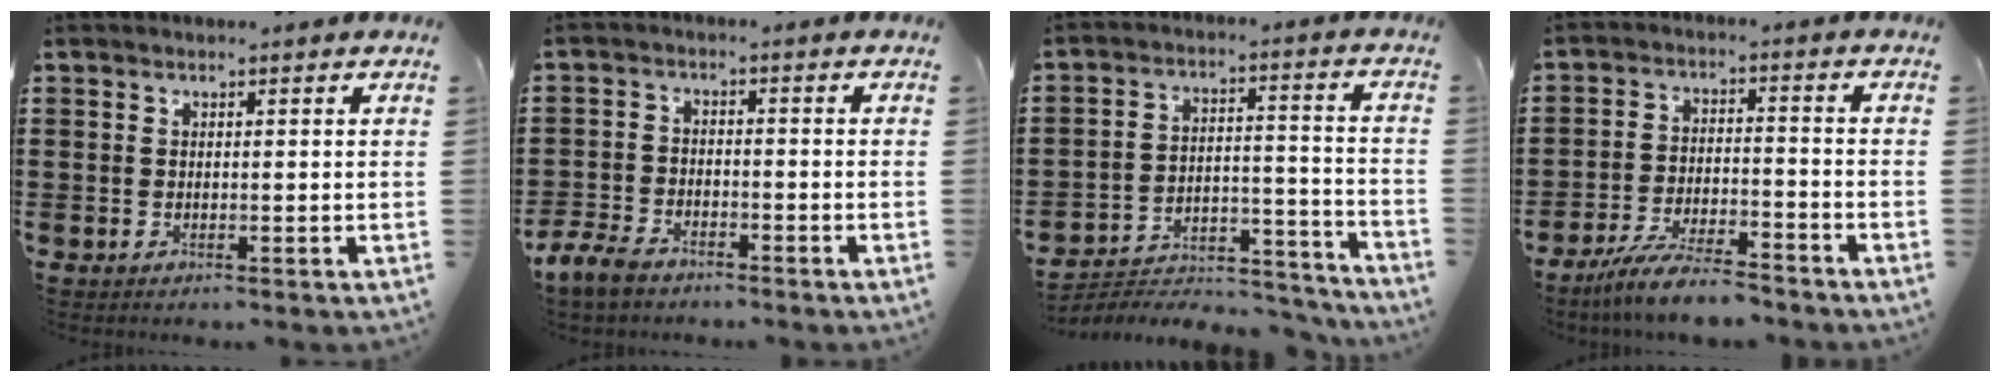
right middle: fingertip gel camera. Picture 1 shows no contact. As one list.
[{"total": 4.7, "force": [-4.0, 1.9, 1.7], "torque": [-0.057, -0.001, -0.087]}, {"total": 4.9, "force": [-4.7, 1.1, 1.0], "torque": [-0.017, 0.008, -0.097]}, {"total": 7.0, "force": [-6.4, 0.6, 2.8], "torque": [-0.059, 0.003, -0.123]}]